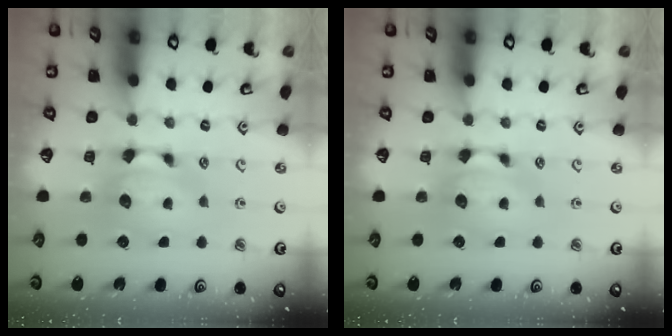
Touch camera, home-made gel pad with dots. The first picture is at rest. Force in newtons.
{"total": 0.0}